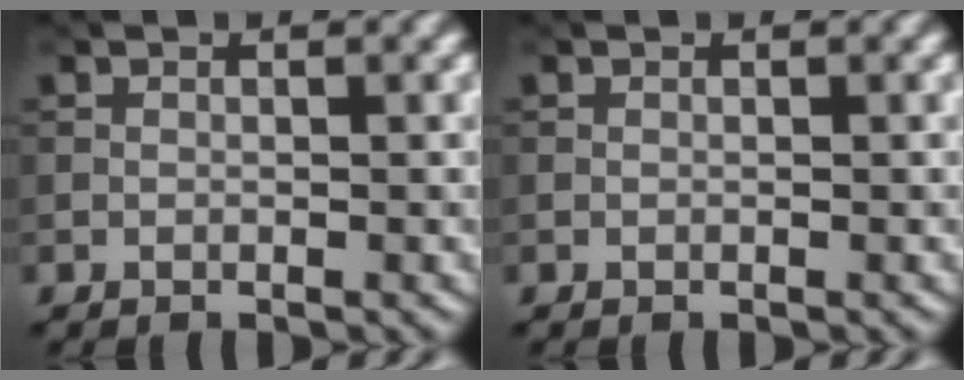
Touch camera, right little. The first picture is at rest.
{"total": 0.0}